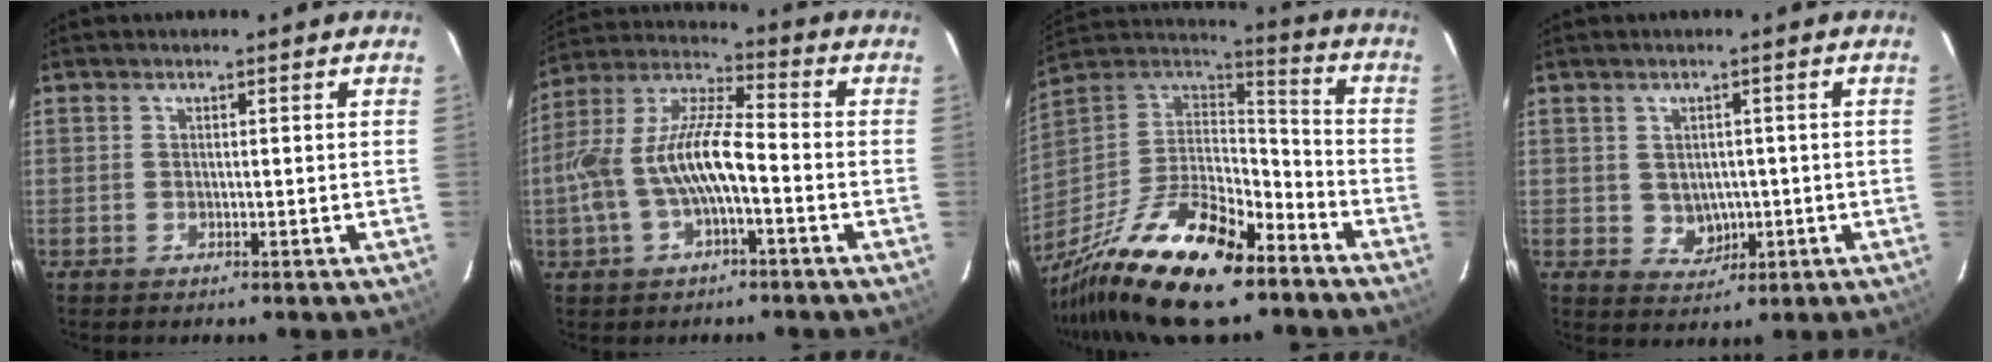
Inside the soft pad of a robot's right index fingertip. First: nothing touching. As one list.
[{"total": 13.4, "force": [-3.5, 4.6, 12.1], "torque": [-0.247, 0.007, -0.064]}, {"total": 26.8, "force": [-17.9, 9.6, 17.5], "torque": [-0.350, -0.026, -0.306]}, {"total": 4.1, "force": [0.0, 3.7, 1.7], "torque": [-0.032, 0.005, 0.014]}]